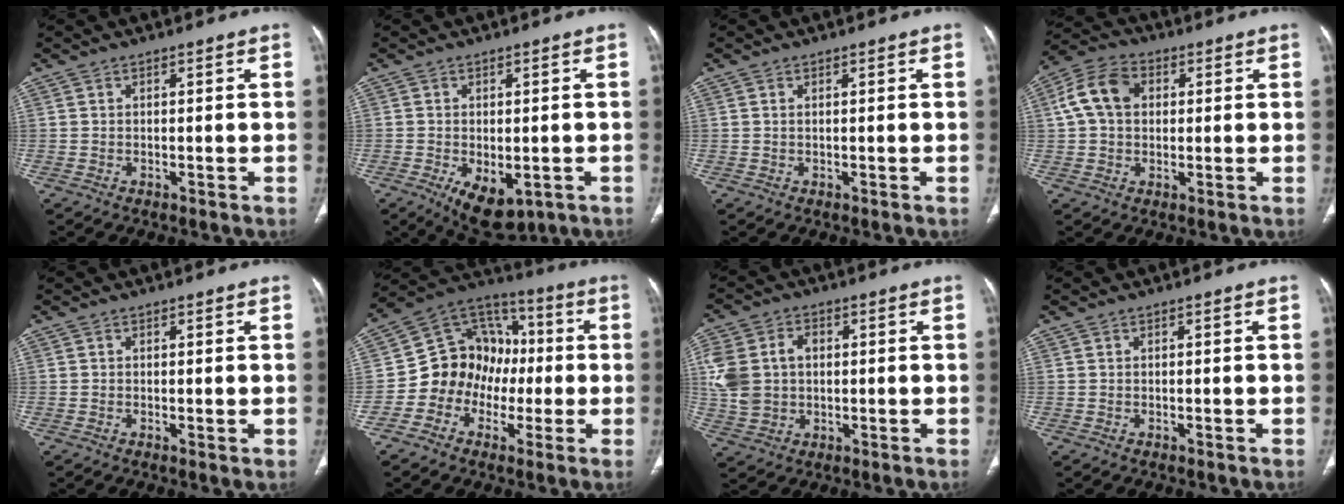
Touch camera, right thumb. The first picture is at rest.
{"total": 8.4, "force": [-3.1, 4.8, 6.2], "torque": [-0.085, -0.006, -0.034]}
{"total": 0.0}
{"total": 9.4, "force": [1.9, 6.9, 6.1], "torque": [-0.110, 0.021, 0.028]}
{"total": 0.6, "force": [0.0, 0.2, 0.6], "torque": [-0.015, -0.005, -0.001]}
{"total": 14.3, "force": [-2.5, 12.7, 6.0], "torque": [-0.052, 0.055, -0.054]}
{"total": 11.6, "force": [1.3, 9.1, 7.1], "torque": [-0.146, 0.016, 0.032]}
{"total": 0.0}